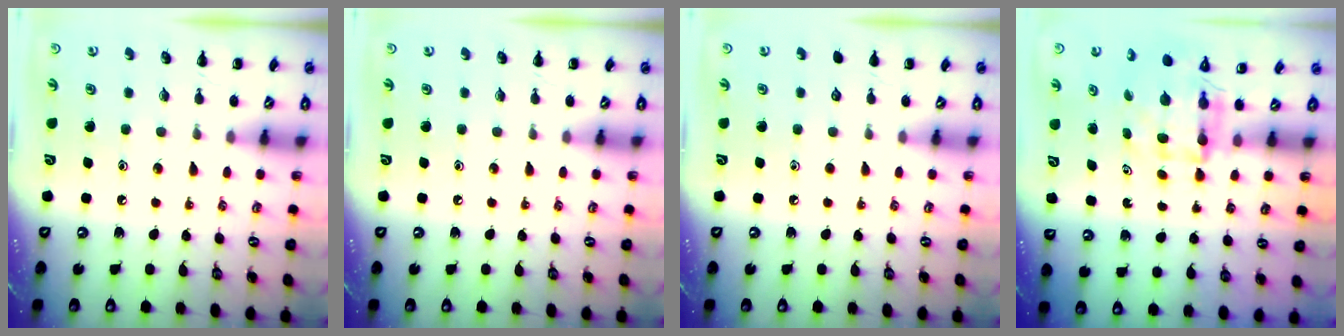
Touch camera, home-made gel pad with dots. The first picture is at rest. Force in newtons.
{"total": 0.0}
{"total": 0.0}
{"total": 4.9, "press": 4.9, "slide": 0.2}